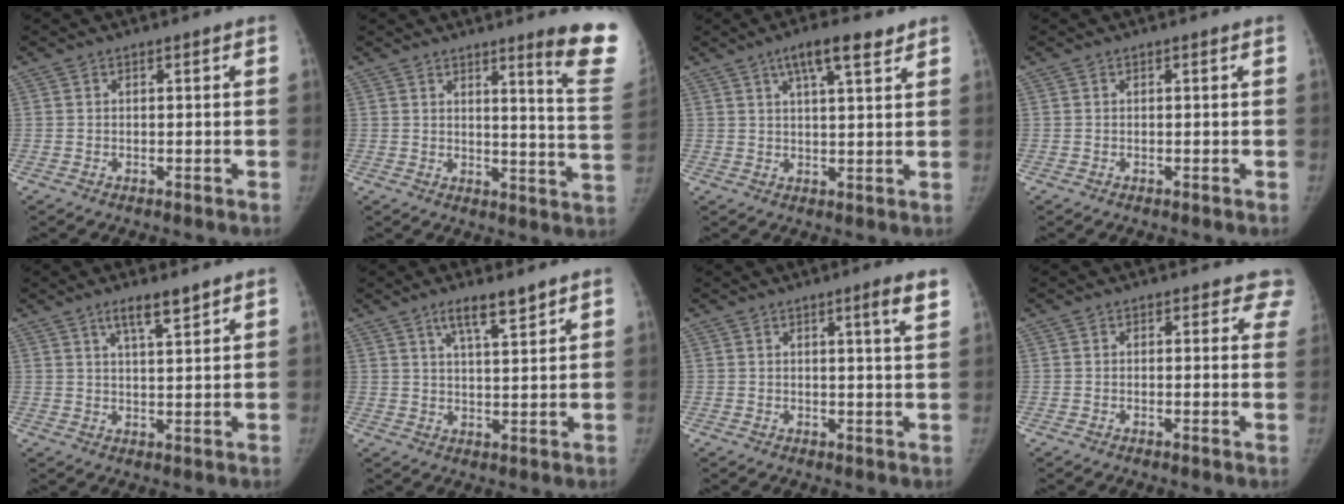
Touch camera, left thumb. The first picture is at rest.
{"total": 13.1, "force": [9.0, 0.4, 9.4], "torque": [-0.097, -0.076, 0.104]}
{"total": 7.5, "force": [4.7, 1.8, 5.6], "torque": [-0.081, -0.012, 0.075]}
{"total": 0.0}
{"total": 4.9, "force": [3.4, 0.8, 3.4], "torque": [-0.050, -0.021, 0.060]}
{"total": 6.1, "force": [4.2, 1.1, 4.2], "torque": [-0.063, -0.025, 0.074]}
{"total": 4.2, "force": [2.5, -0.2, 3.4], "torque": [-0.047, -0.018, 0.035]}
{"total": 4.4, "force": [3.8, 2.2, 0.2], "torque": [0.042, -0.014, 0.014]}